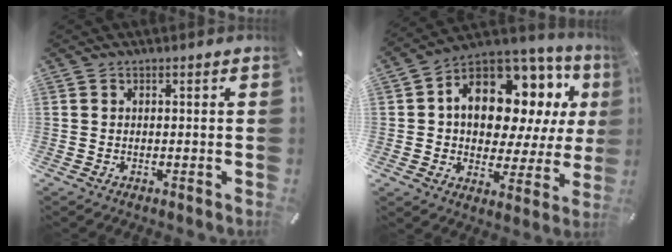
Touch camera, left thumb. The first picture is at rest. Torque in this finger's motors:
{"motor_torque": [2.52, 2.49, 1.71, -1.06, 0.28]}